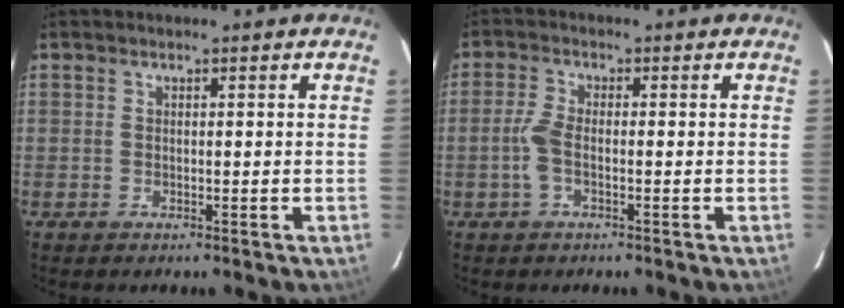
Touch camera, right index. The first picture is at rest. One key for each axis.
{"total": 3.5, "fx": -1.1, "fy": 1.2, "fz": 3.1, "tx": -0.077, "ty": 0.004, "tz": -0.023}